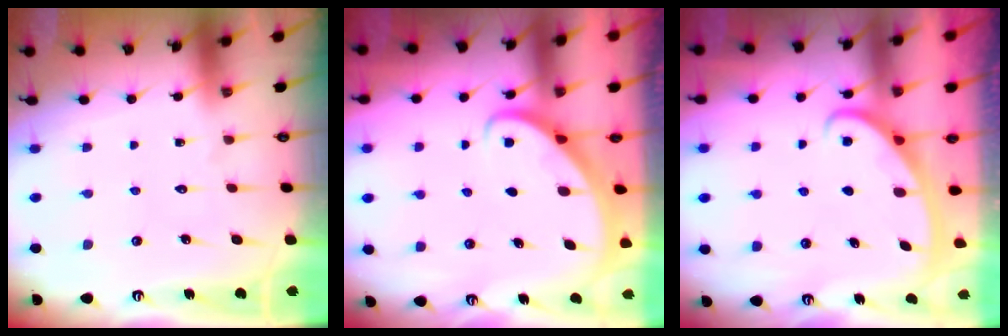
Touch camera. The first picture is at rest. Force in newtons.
{"total": 2.7, "press": 2.7, "slide": 0.2}
{"total": 3.0, "press": 3.0, "slide": 0.4}